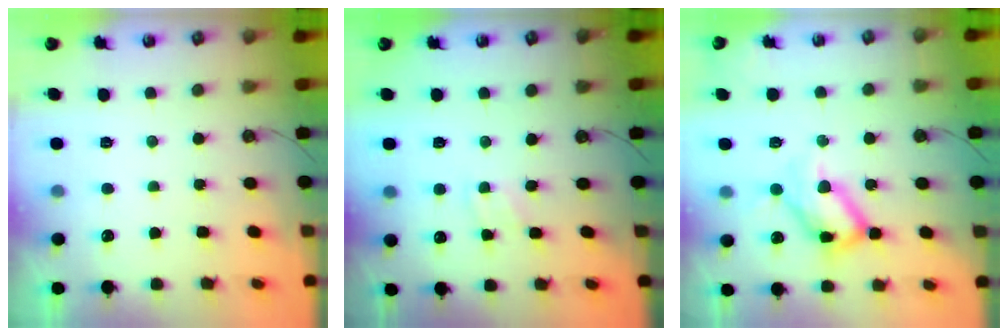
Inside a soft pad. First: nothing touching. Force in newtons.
{"total": 2.0, "press": 2.0, "slide": 0.4}
{"total": 18.0, "press": 17.9, "slide": 1.3}